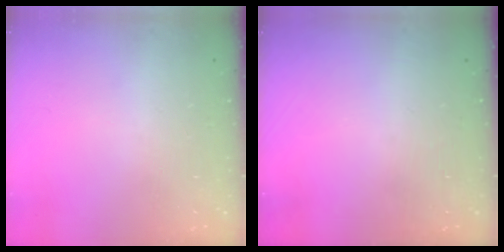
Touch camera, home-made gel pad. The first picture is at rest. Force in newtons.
{"total": 0.0}